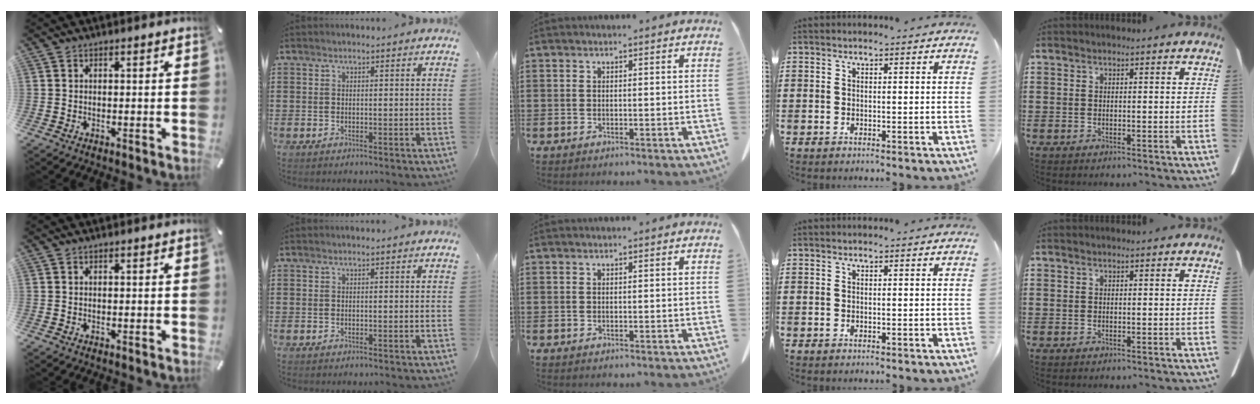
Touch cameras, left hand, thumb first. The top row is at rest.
{}